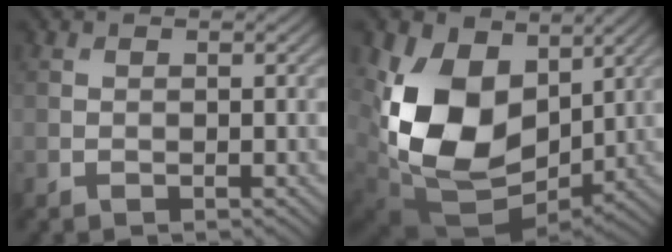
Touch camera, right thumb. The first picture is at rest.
{"total": 14.9, "force": [2.3, 10.8, 10.0], "torque": [-0.224, -0.016, 0.048]}